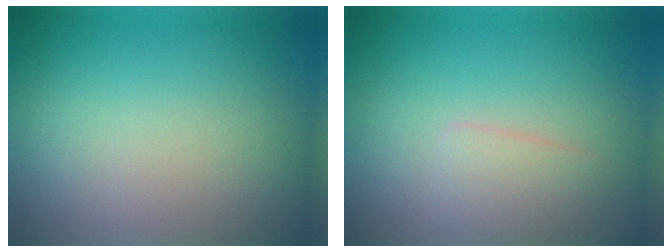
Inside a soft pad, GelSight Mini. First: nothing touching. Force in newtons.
{"total": 1.9, "press": 1.9, "slide": 0.0}